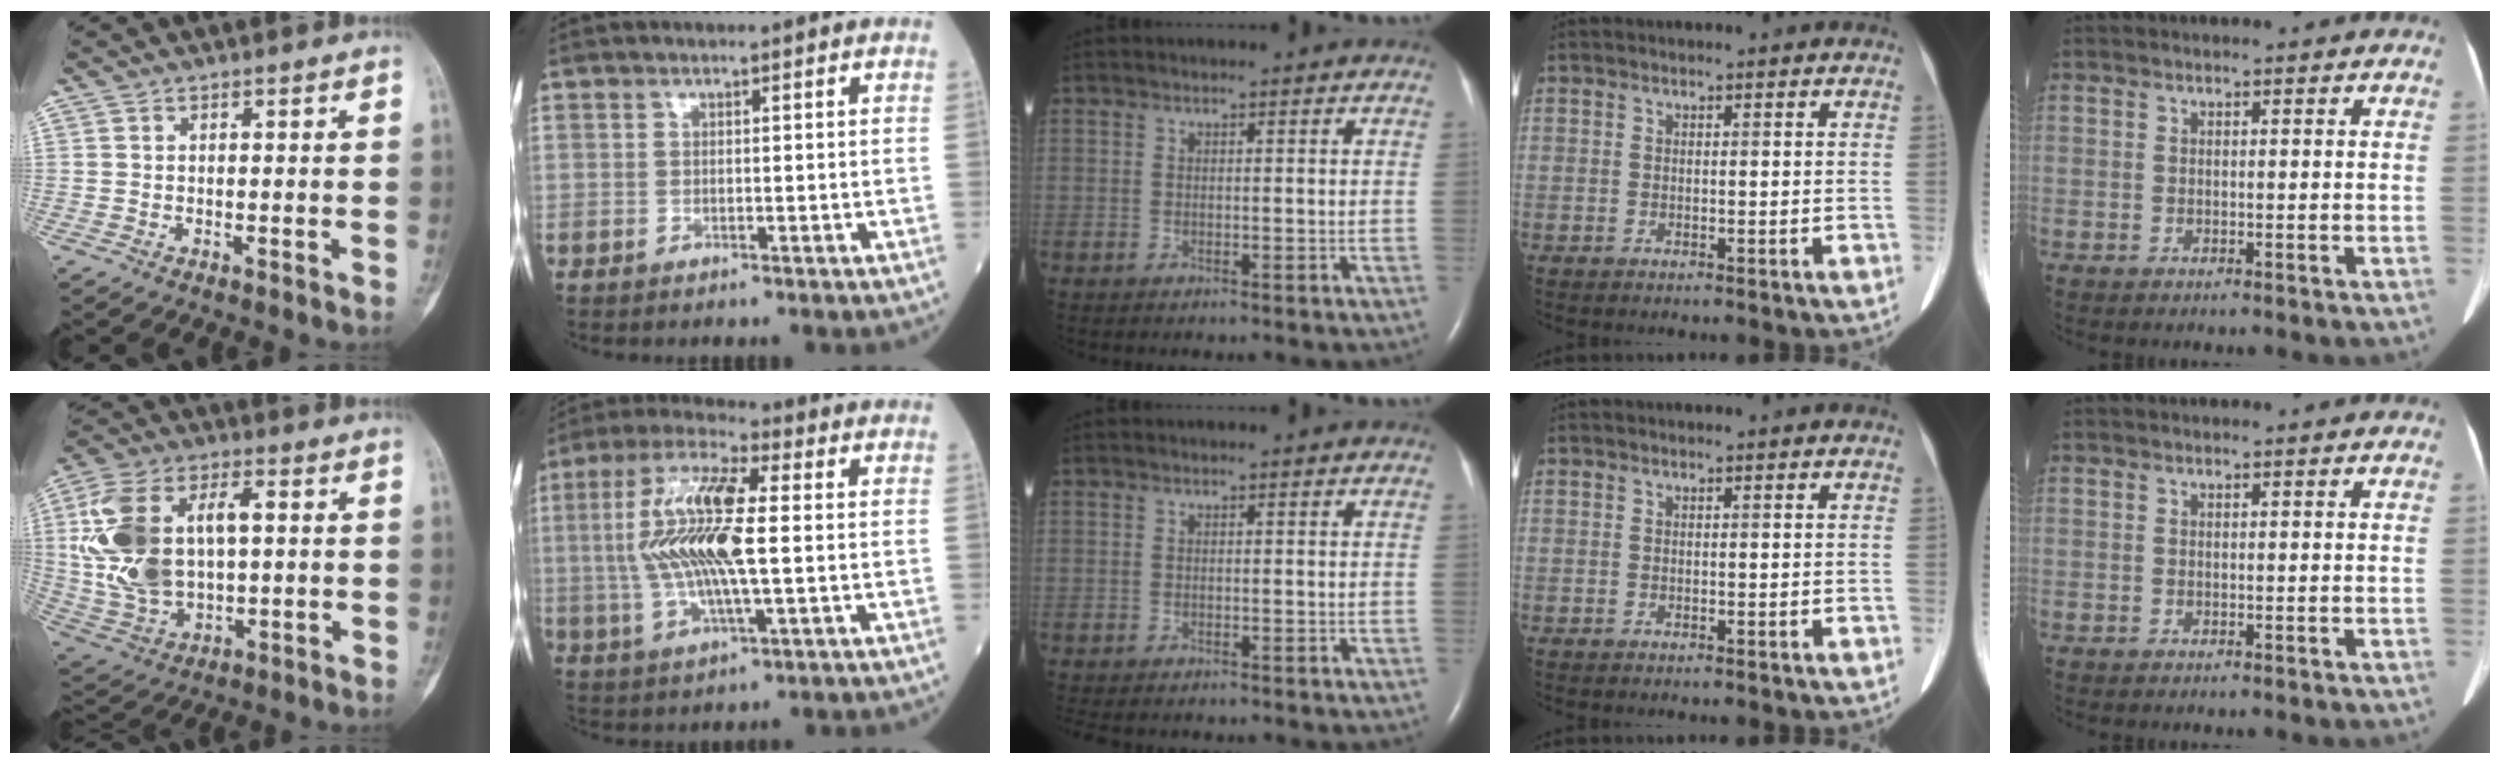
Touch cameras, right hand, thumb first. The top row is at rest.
{"thumb": {"total": 19.4, "force": [2.2, 11.5, 15.4], "torque": [-0.302, 0.011, 0.050]}, "index": {"total": 15.2, "force": [0.6, 3.2, 14.8], "torque": [-0.313, 0.011, 0.007]}, "middle": {"total": 2.8, "force": [-2.3, 1.0, 1.2], "torque": [-0.016, -0.007, -0.028]}}